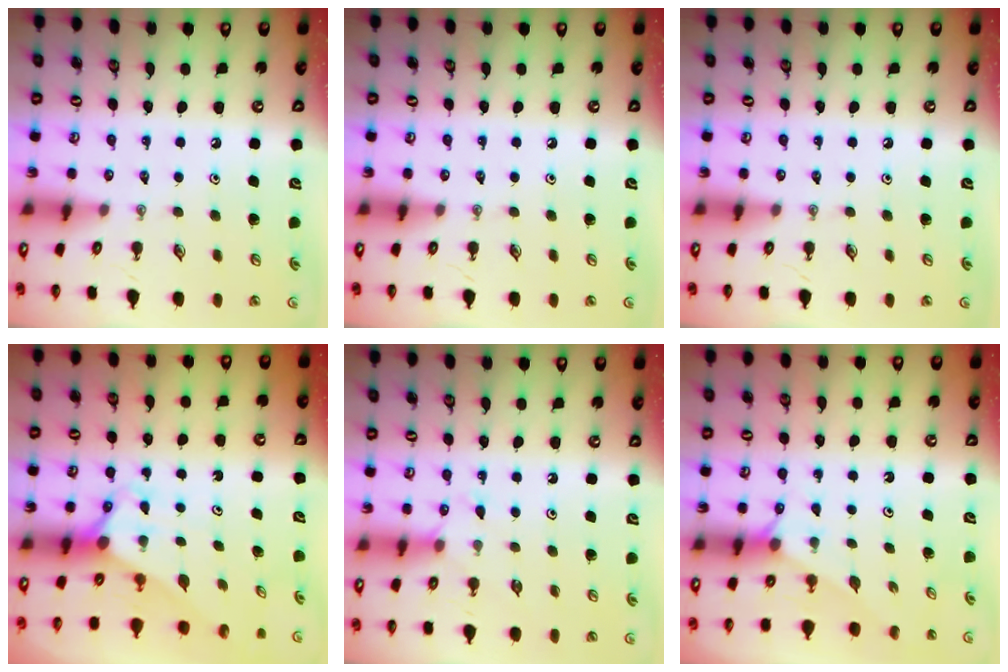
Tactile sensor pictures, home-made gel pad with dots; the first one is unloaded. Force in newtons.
{"total": 0.0}
{"total": 0.0}
{"total": 2.9, "press": 2.9, "slide": 0.0}
{"total": 5.2, "press": 5.2, "slide": 0.6}
{"total": 1.5, "press": 1.4, "slide": 0.2}